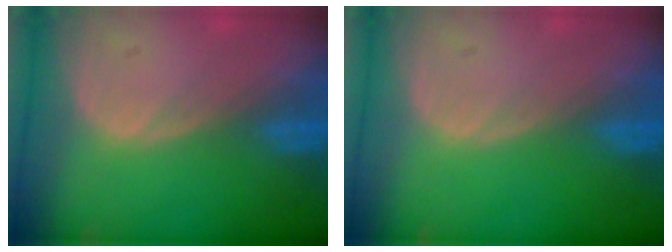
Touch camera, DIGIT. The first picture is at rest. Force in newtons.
{"total": 0.0}